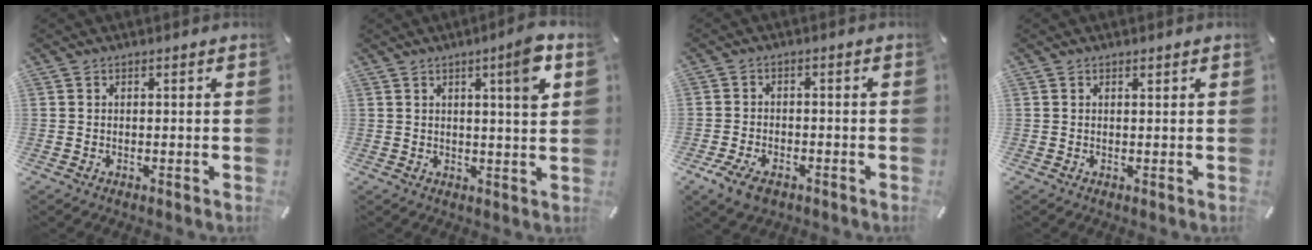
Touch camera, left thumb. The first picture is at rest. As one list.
[{"total": 8.0, "force": [3.3, 0.7, 7.3], "torque": [-0.104, -0.010, 0.043]}, {"total": 5.4, "force": [-3.2, 3.1, 3.2], "torque": [-0.075, 0.009, -0.061]}, {"total": 0.5, "force": [0.4, 0.2, 0.3], "torque": [-0.005, 0.000, 0.007]}]